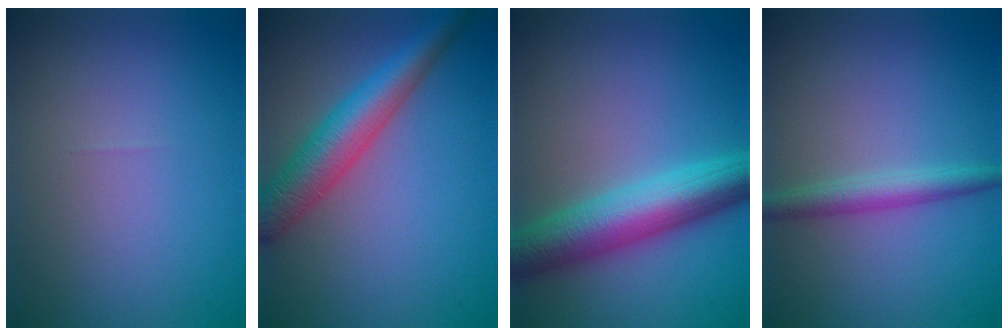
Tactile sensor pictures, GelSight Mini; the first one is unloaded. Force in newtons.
{"total": 6.1, "press": 6.1, "slide": 0.2}
{"total": 7.3, "press": 7.3, "slide": 0.0}
{"total": 2.5, "press": 2.5, "slide": 0.1}